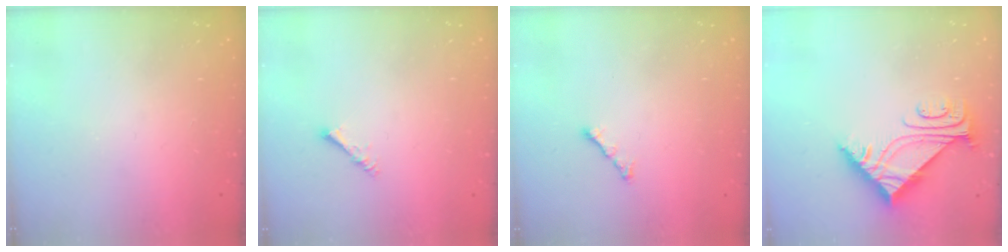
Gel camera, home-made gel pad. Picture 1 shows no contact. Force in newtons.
{"total": 1.6, "press": 1.5, "slide": 0.3}
{"total": 2.3, "press": 2.2, "slide": 0.7}
{"total": 7.0, "press": 6.9, "slide": 0.9}